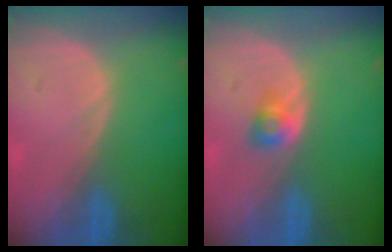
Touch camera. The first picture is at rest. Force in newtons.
{"total": 2.7, "press": 2.4, "slide": 1.2}